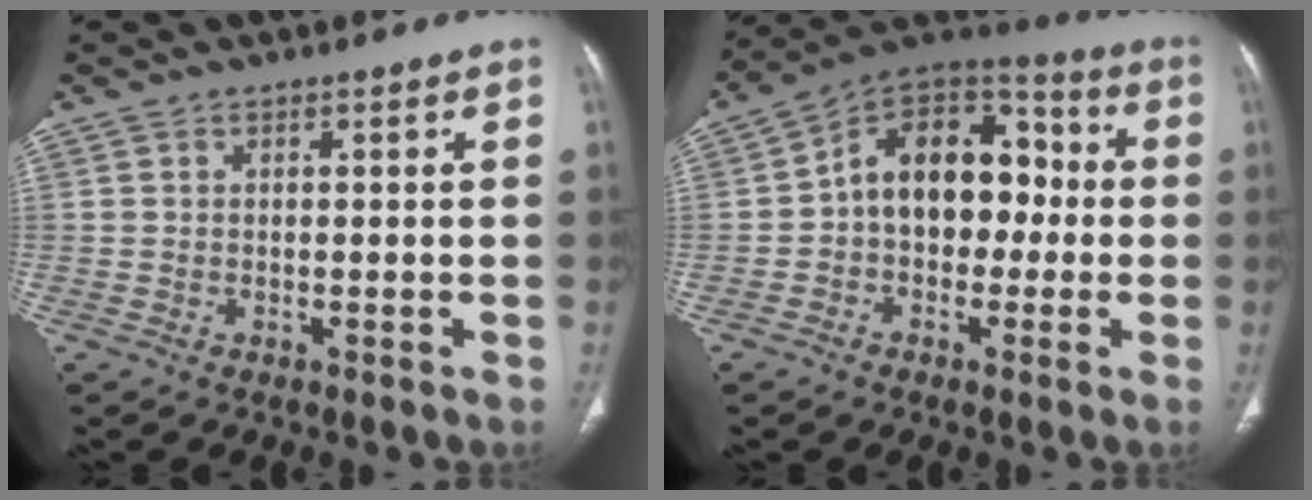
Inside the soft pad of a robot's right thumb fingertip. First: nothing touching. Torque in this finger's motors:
{"motor_torque": [-0.09, 0.60, 0.27, 0.22, 0.10]}